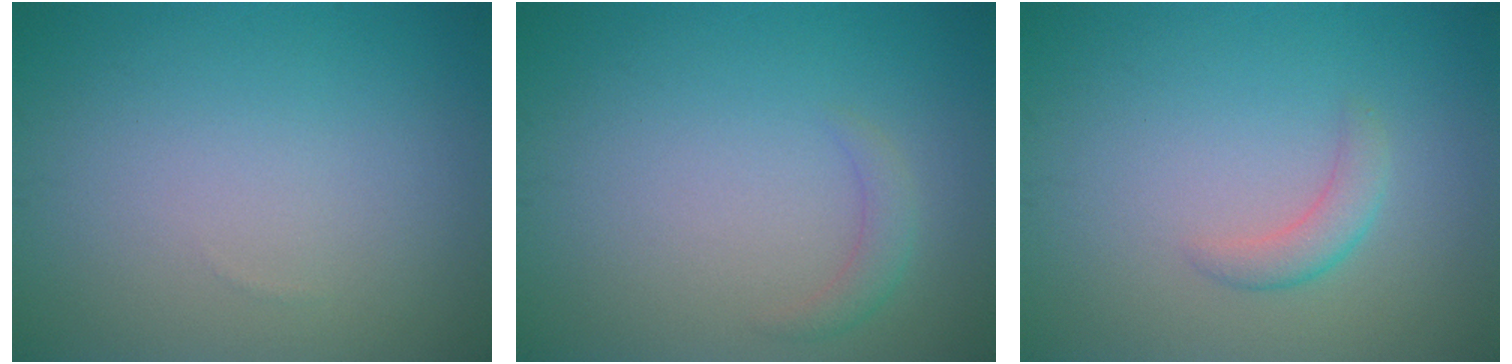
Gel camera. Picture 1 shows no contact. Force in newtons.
{"total": 1.3, "press": 1.3, "slide": 0.1}
{"total": 1.8, "press": 1.8, "slide": 0.0}